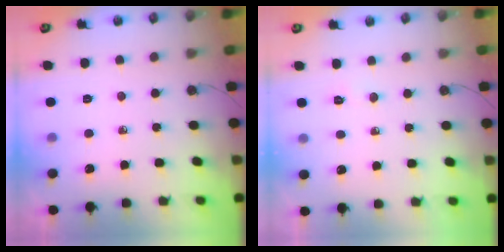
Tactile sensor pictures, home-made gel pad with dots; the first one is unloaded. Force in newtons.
{"total": 2.5, "press": 2.5, "slide": 0.3}